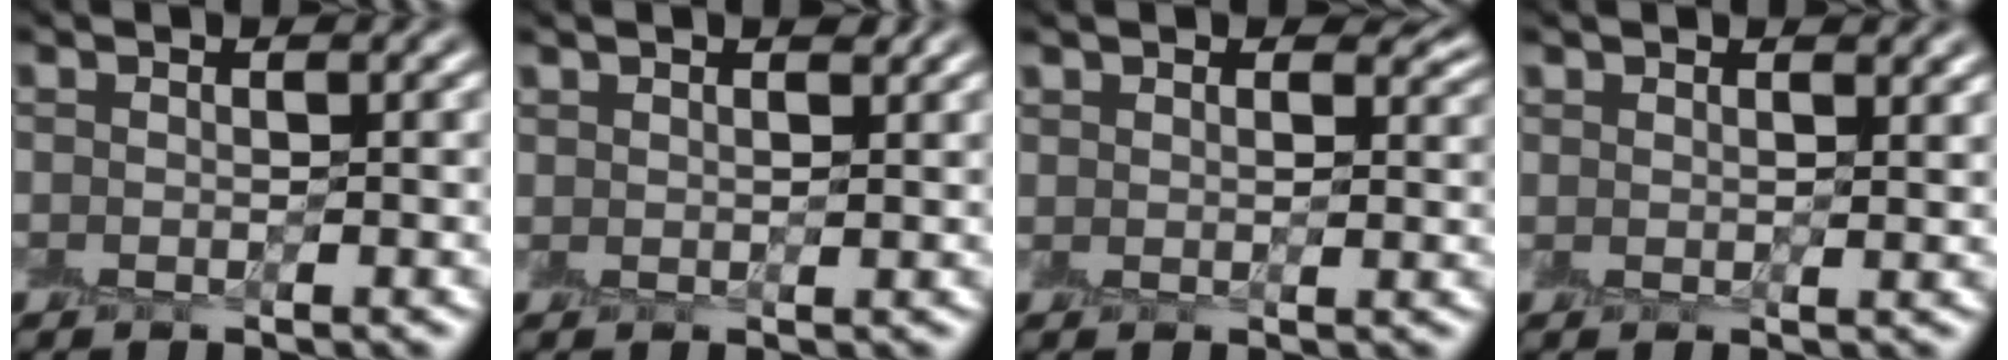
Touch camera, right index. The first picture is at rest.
{"total": 1.4, "force": [1.2, 0.3, 0.6], "torque": [-0.001, -0.003, 0.017]}
{"total": 2.3, "force": [1.9, 0.9, 1.0], "torque": [-0.015, 0.002, 0.031]}
{"total": 2.0, "force": [1.7, 0.7, 0.9], "torque": [0.004, 0.001, 0.015]}